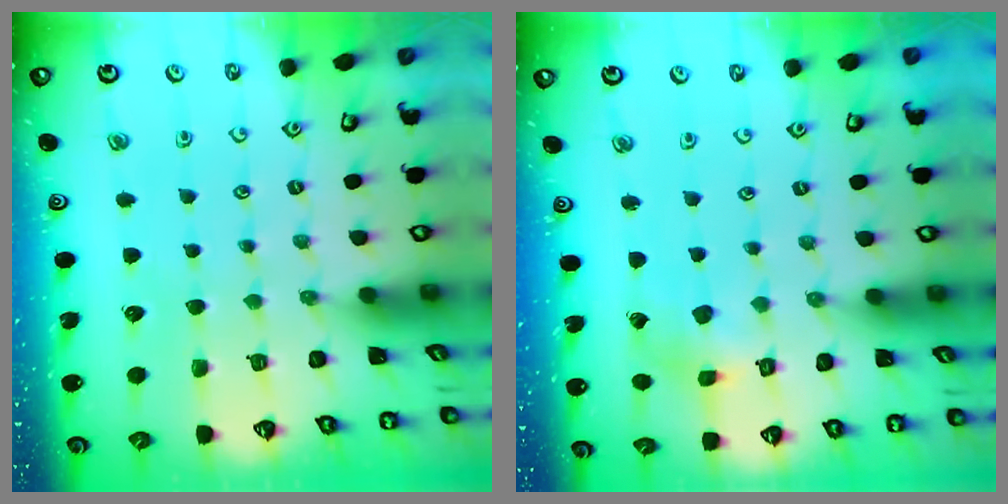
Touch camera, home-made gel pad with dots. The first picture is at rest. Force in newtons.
{"total": 2.8, "press": 2.8, "slide": 0.5}